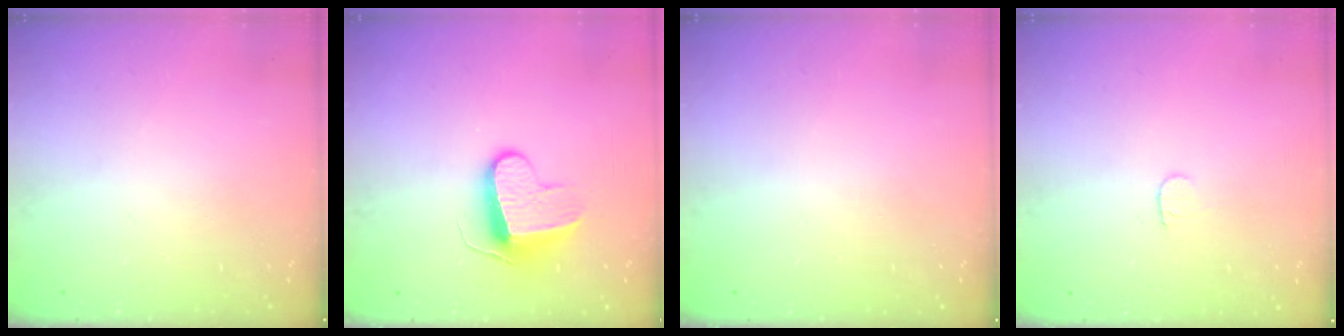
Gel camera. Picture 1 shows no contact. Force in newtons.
{"total": 9.3, "press": 9.3, "slide": 0.5}
{"total": 0.0}
{"total": 3.6, "press": 3.6, "slide": 0.3}